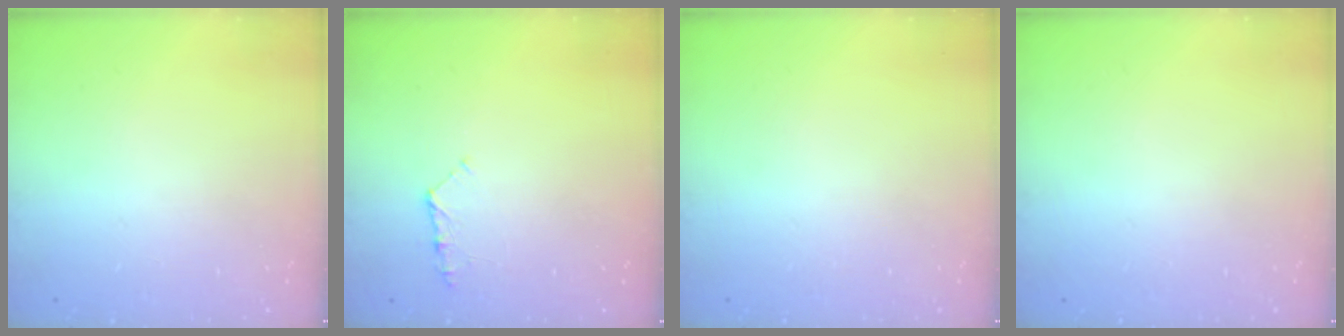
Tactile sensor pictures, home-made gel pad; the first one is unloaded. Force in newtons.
{"total": 7.0, "press": 7.0, "slide": 0.6}
{"total": 0.0}
{"total": 0.0}